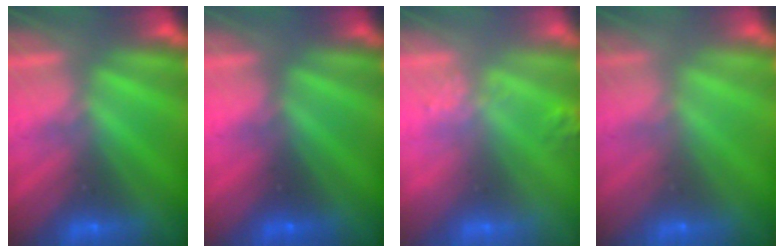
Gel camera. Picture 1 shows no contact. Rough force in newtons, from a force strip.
{"total": 3.2}
{"total": 2.7}
{"total": 7.1}